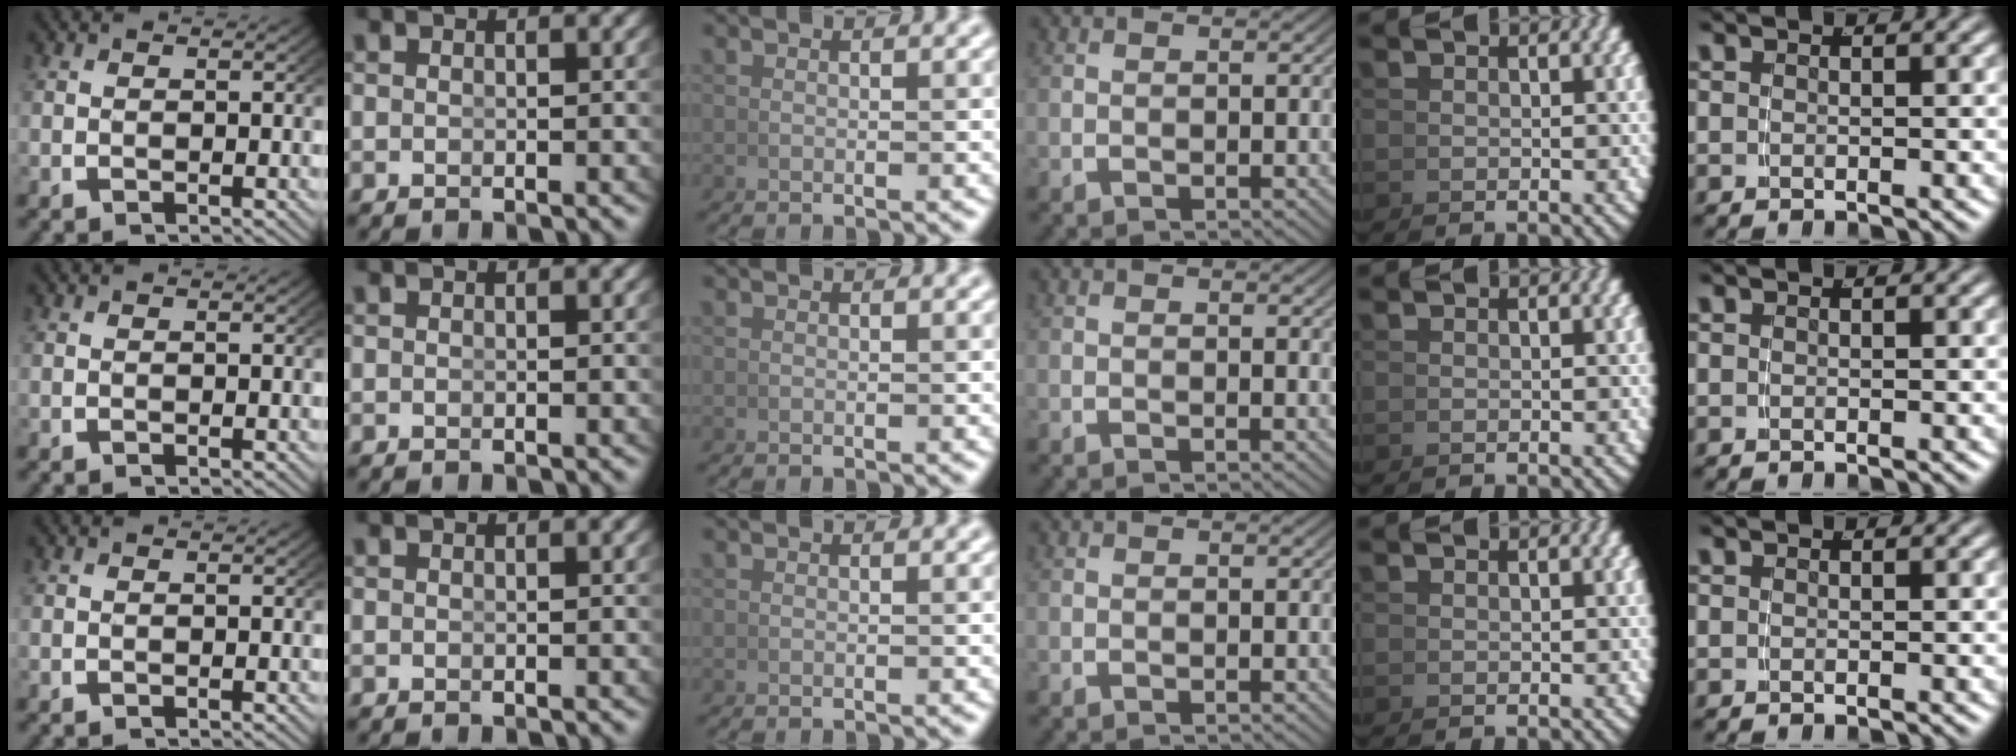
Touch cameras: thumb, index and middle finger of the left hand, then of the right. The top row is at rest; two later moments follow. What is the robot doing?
{"motion": "lift_and_place", "object": "dispenser bottle"}